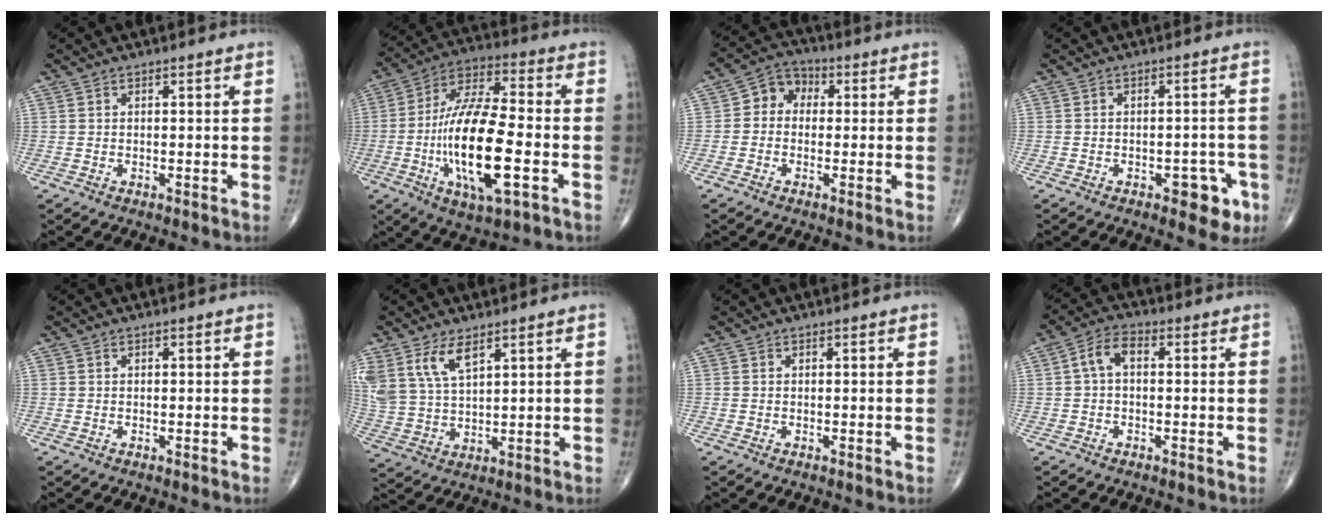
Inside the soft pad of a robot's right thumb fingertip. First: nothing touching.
{"total": 20.6, "force": [-4.6, 7.1, 18.8], "torque": [-0.362, 0.021, -0.075]}
{"total": 6.1, "force": [0.2, 5.0, 3.5], "torque": [-0.033, 0.024, -0.012]}
{"total": 6.1, "force": [-2.9, 3.2, 4.3], "torque": [-0.025, 0.018, -0.033]}
{"total": 0.0}
{"total": 9.6, "force": [5.5, 4.4, 6.5], "torque": [-0.134, -0.016, 0.120]}
{"total": 0.0}
{"total": 5.0, "force": [0.3, 2.9, 4.1], "torque": [-0.073, 0.020, -0.004]}